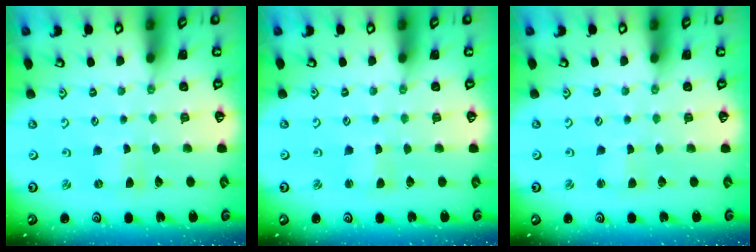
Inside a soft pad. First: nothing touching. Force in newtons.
{"total": 1.3, "press": 1.3, "slide": 0.1}
{"total": 1.4, "press": 1.3, "slide": 0.2}